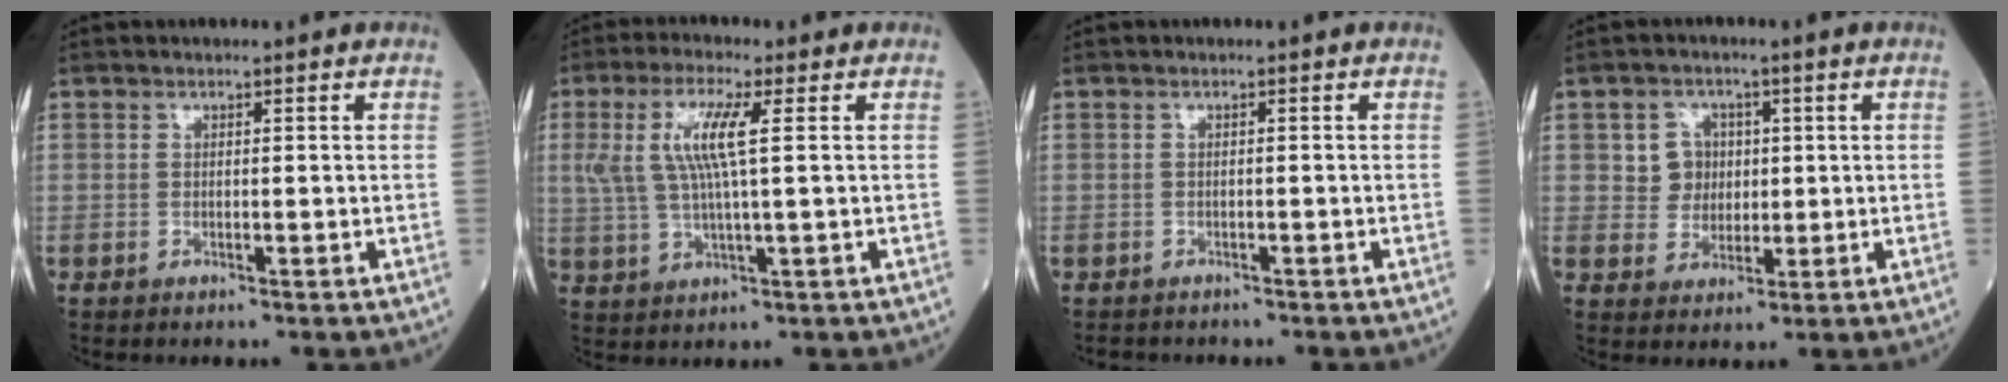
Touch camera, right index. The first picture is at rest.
{"total": 7.5, "force": [1.9, 0.6, 7.2], "torque": [-0.168, 0.013, 0.040]}
{"total": 2.3, "force": [-2.1, 1.0, 0.3], "torque": [-0.010, -0.003, -0.031]}
{"total": 4.5, "force": [0.9, 4.3, 1.1], "torque": [-0.013, 0.011, 0.015]}